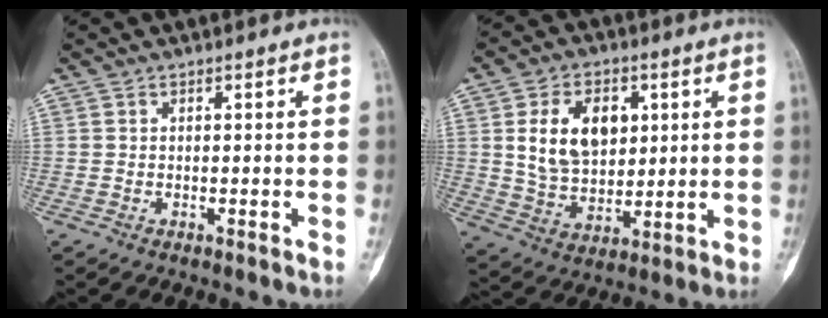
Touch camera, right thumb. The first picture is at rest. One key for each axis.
{"total": 13.8, "fx": 3.2, "fy": 9.5, "fz": 9.4, "tx": -0.119, "ty": -0.011, "tz": 0.065}